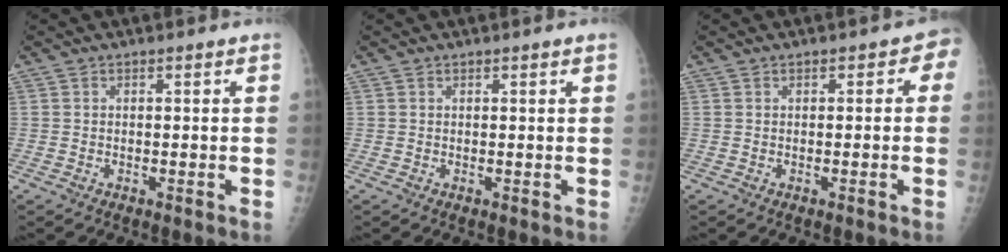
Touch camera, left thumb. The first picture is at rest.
{"total": 0.5, "force": [0.3, -0.1, 0.4], "torque": [-0.009, -0.001, 0.007]}
{"total": 2.2, "force": [0.3, 1.7, 1.4], "torque": [0.004, 0.006, -0.004]}